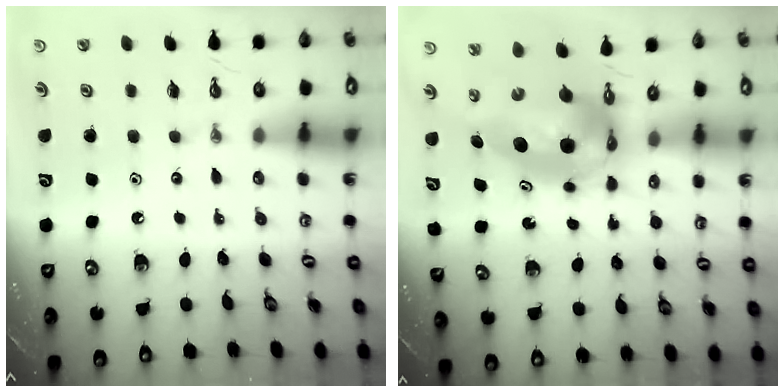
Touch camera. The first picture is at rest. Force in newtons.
{"total": 8.3, "press": 8.2, "slide": 0.9}